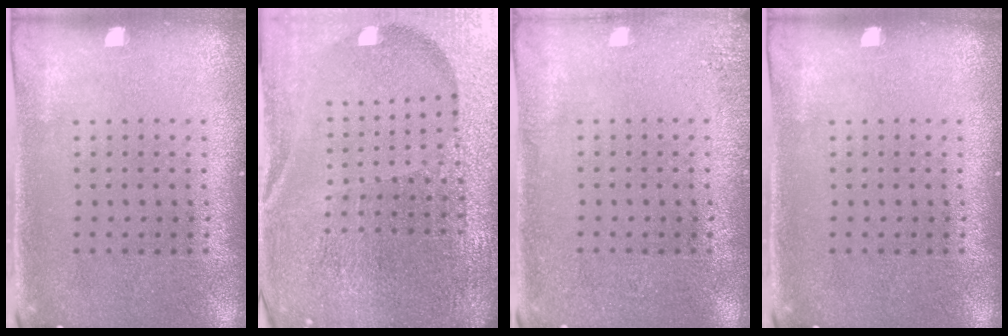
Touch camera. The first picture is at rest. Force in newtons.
{"total": 6.3, "press": 5.6, "slide": 3.1}
{"total": 1.4, "press": 1.4, "slide": 0.2}
{"total": 0.0}